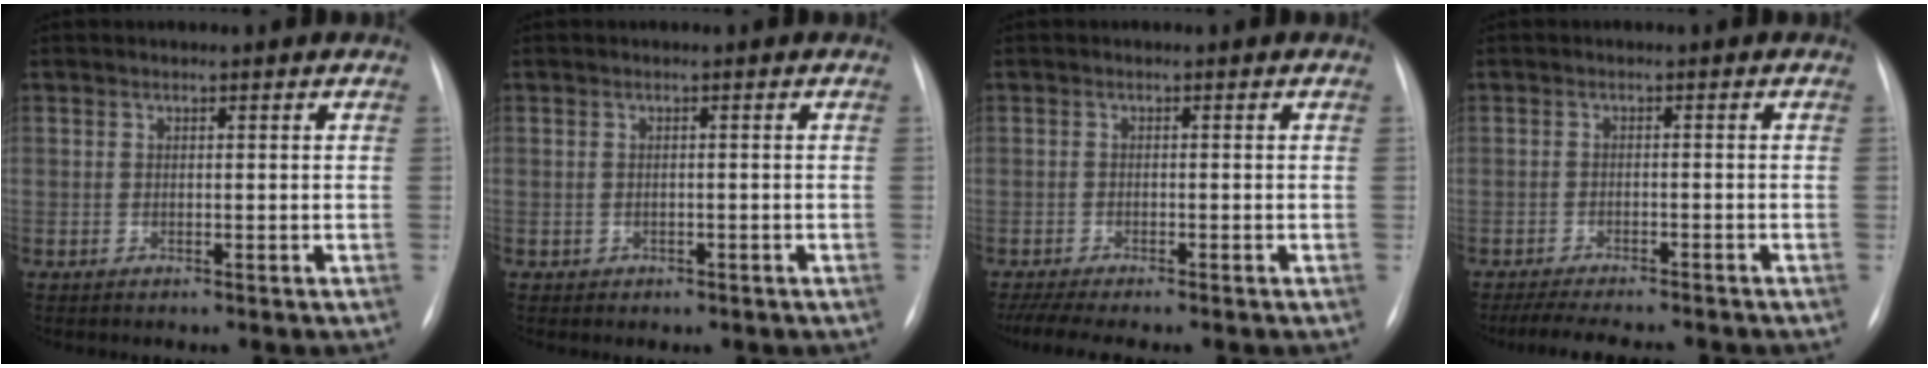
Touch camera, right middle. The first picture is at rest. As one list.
[{"total": 1.1, "force": [-0.4, 0.9, 0.2], "torque": [-0.005, 0.004, 0.001]}, {"total": 6.2, "force": [-5.1, 0.6, 3.5], "torque": [-0.056, -0.005, -0.080]}, {"total": 10.4, "force": [-9.2, 1.8, 4.5], "torque": [-0.066, -0.008, -0.126]}]